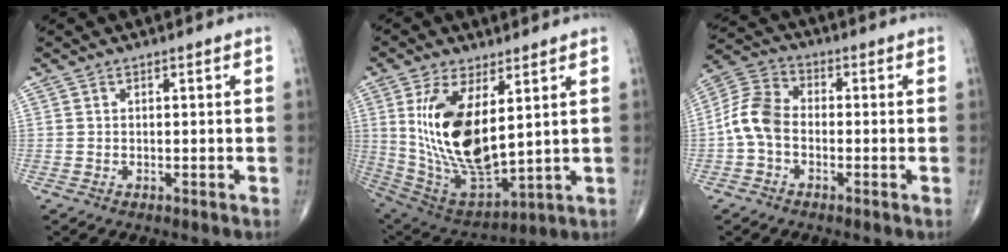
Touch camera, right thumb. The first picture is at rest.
{"total": 18.5, "force": [4.2, 8.5, 15.9], "torque": [-0.296, -0.027, 0.102]}
{"total": 8.1, "force": [-1.6, 5.5, 5.7], "torque": [-0.108, 0.024, -0.047]}